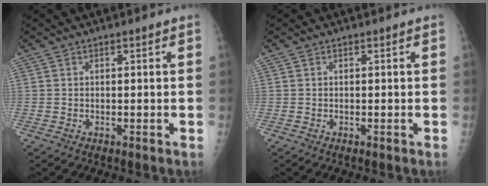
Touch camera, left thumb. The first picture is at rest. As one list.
[{"total": 0.0}]